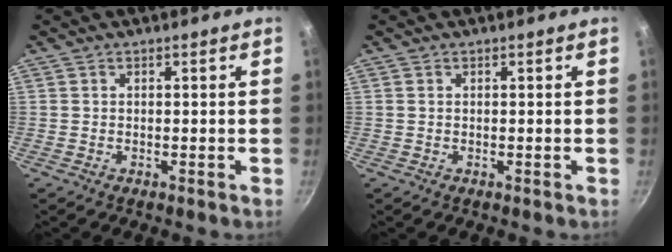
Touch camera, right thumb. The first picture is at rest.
{"total": 0.0}